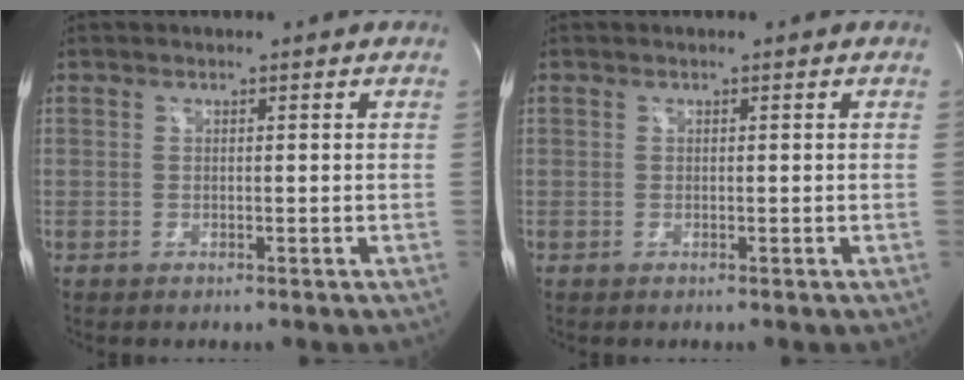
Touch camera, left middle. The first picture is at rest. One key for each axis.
{"total": 0.0}